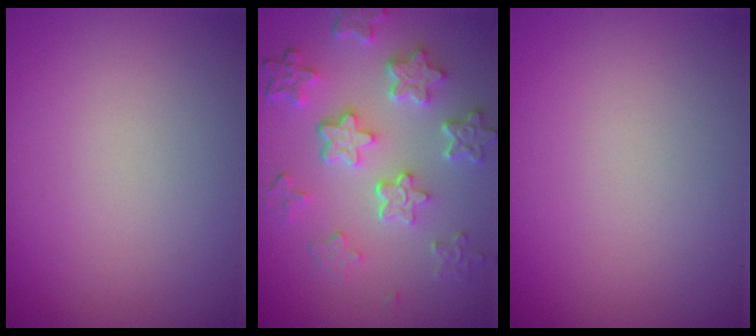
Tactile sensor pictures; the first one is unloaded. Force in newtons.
{"total": 5.8, "press": 4.3, "slide": 3.8}
{"total": 0.0}